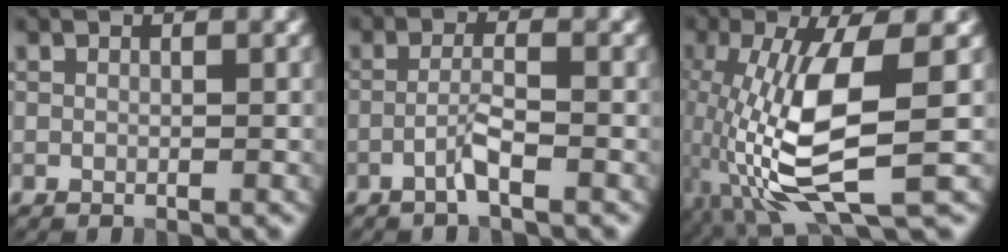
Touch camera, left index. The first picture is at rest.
{"total": 2.2, "force": [-1.2, 0.1, 1.8], "torque": [-0.037, 0.010, -0.029]}
{"total": 10.4, "force": [-2.3, 2.8, 9.7], "torque": [-0.202, -0.005, -0.043]}